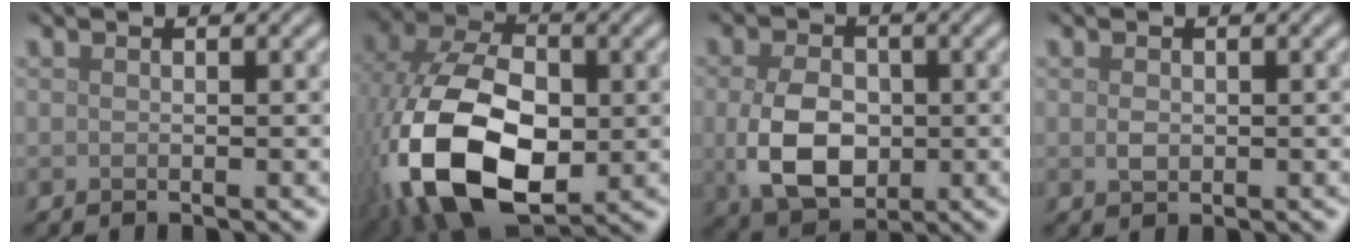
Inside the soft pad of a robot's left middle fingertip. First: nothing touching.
{"total": 15.6, "force": [-3.6, 10.0, 11.5], "torque": [-0.261, -0.029, -0.062]}
{"total": 6.5, "force": [-0.6, 4.6, 4.6], "torque": [-0.103, -0.013, -0.008]}
{"total": 1.1, "force": [0.1, 0.8, 0.8], "torque": [-0.017, -0.003, 0.002]}